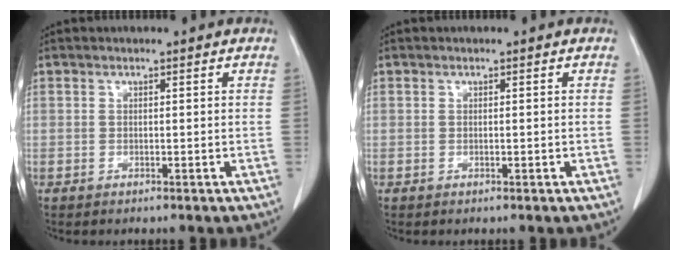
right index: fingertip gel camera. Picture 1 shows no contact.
{"total": 0.7, "force": [-0.2, 0.3, 0.6], "torque": [-0.020, 0.003, 0.001]}